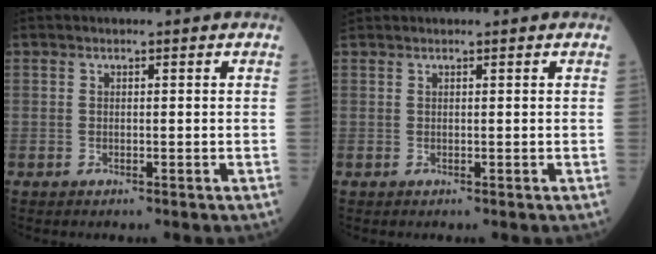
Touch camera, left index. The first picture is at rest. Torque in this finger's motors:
{"motor_torque": [-0.16, 0.02, 0.02, 0.00]}